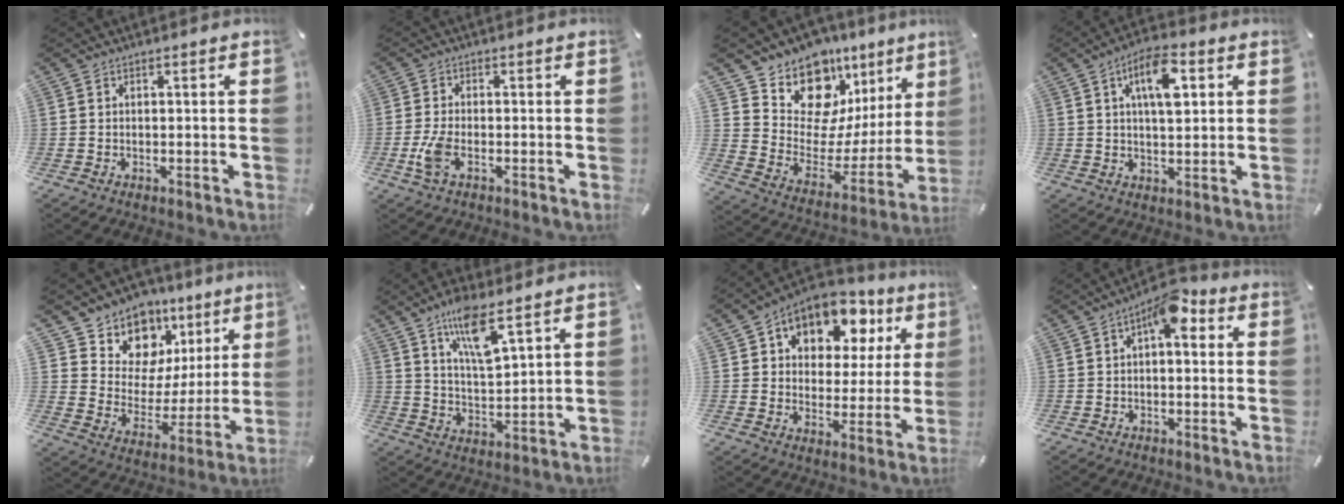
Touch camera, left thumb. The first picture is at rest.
{"total": 5.1, "force": [-1.6, 2.3, 4.2], "torque": [-0.095, 0.000, -0.031]}
{"total": 14.5, "force": [11.7, 7.9, 3.2], "torque": [-0.054, -0.130, 0.204]}
{"total": 9.8, "force": [3.4, 4.7, 7.9], "torque": [-0.127, -0.001, 0.055]}
{"total": 11.4, "force": [8.7, 7.3, 0.9], "torque": [-0.025, -0.094, 0.158]}
{"total": 10.7, "force": [7.4, 2.9, 7.2], "torque": [-0.135, -0.031, 0.129]}
{"total": 12.0, "force": [6.4, 8.8, 5.3], "torque": [-0.075, -0.043, 0.113]}
{"total": 8.4, "force": [3.2, 4.1, 6.6], "torque": [-0.091, -0.013, 0.049]}